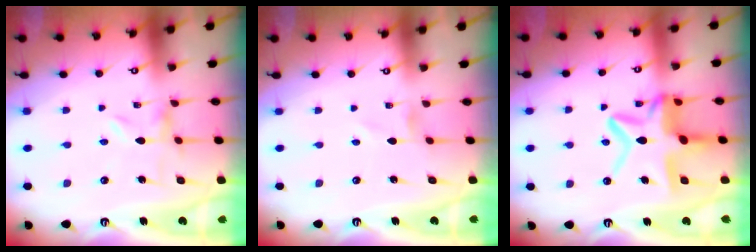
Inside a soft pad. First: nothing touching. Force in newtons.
{"total": 0.0}
{"total": 15.8, "press": 15.7, "slide": 1.3}